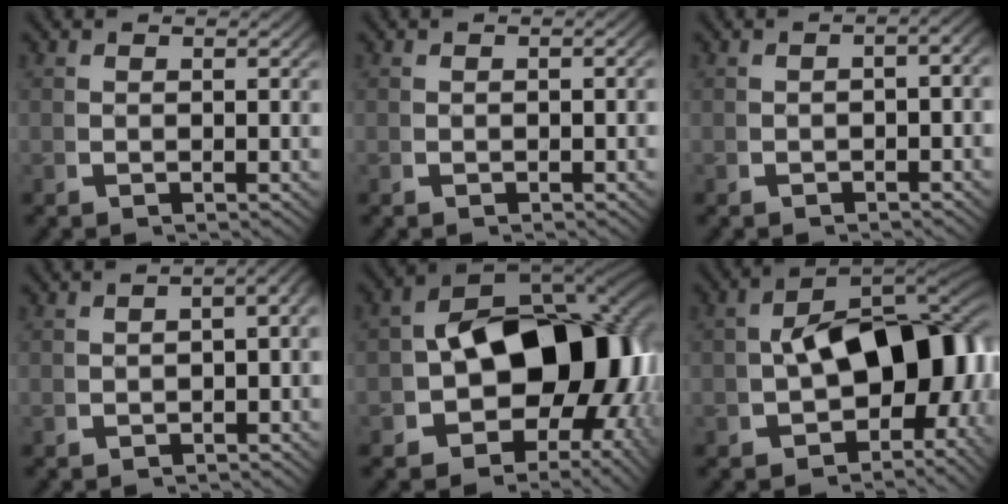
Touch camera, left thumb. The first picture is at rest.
{"total": 0.5, "force": [-0.3, 0.2, 0.4], "torque": [-0.002, 0.001, -0.007]}
{"total": 2.2, "force": [-0.9, 1.0, 1.7], "torque": [-0.020, 0.005, -0.016]}
{"total": 4.5, "force": [-0.2, 2.7, 3.6], "torque": [-0.035, 0.019, -0.017]}
{"total": 23.5, "force": [-2.4, 15.9, 17.2], "torque": [-0.287, -0.065, -0.014]}
{"total": 17.6, "force": [-1.2, 11.2, 13.5], "torque": [-0.208, -0.051, 0.003]}